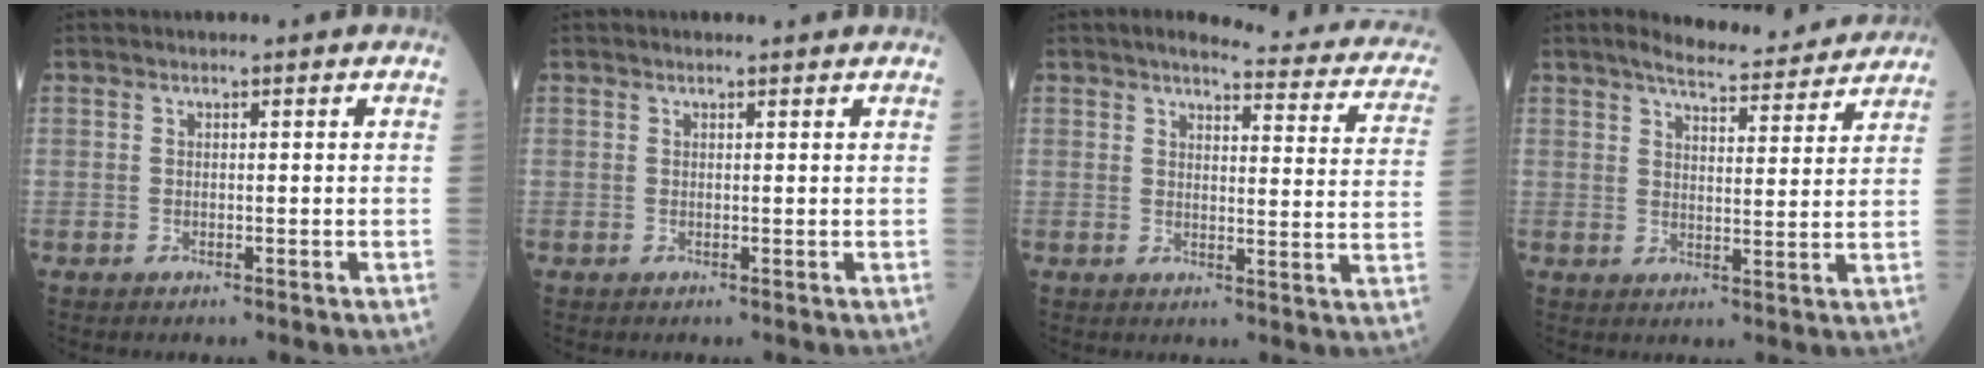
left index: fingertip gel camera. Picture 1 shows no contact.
{"total": 0.9, "force": [0.9, 0.1, 0.3], "torque": [-0.013, 0.003, 0.008]}
{"total": 15.5, "force": [13.5, 3.2, 7.0], "torque": [-0.061, -0.028, 0.127]}
{"total": 10.1, "force": [9.5, 1.4, 3.2], "torque": [-0.046, 0.006, 0.119]}